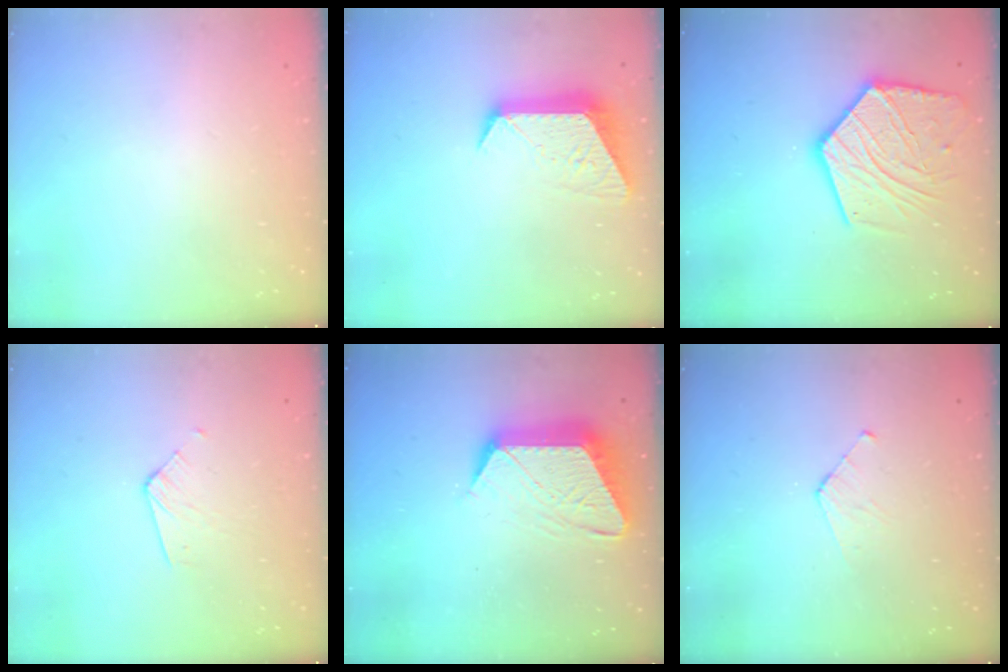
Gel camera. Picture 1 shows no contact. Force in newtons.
{"total": 10.9, "press": 10.8, "slide": 1.0}
{"total": 19.2, "press": 19.1, "slide": 1.4}
{"total": 3.5, "press": 3.5, "slide": 0.4}
{"total": 13.5, "press": 13.4, "slide": 0.9}
{"total": 3.1, "press": 3.0, "slide": 0.3}